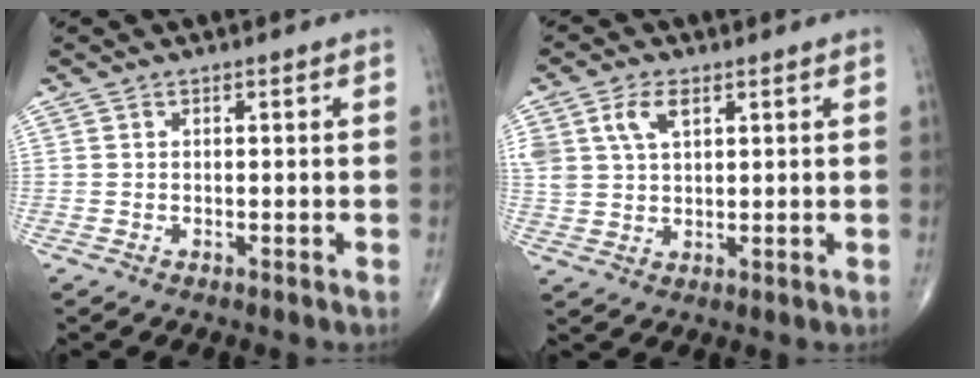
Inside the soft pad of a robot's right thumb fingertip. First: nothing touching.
{"total": 6.9, "force": [3.0, 3.9, 4.8], "torque": [-0.098, -0.002, 0.061]}